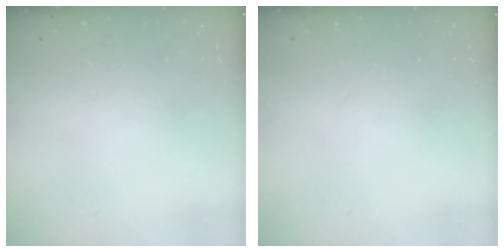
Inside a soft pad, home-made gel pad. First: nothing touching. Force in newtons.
{"total": 0.0}